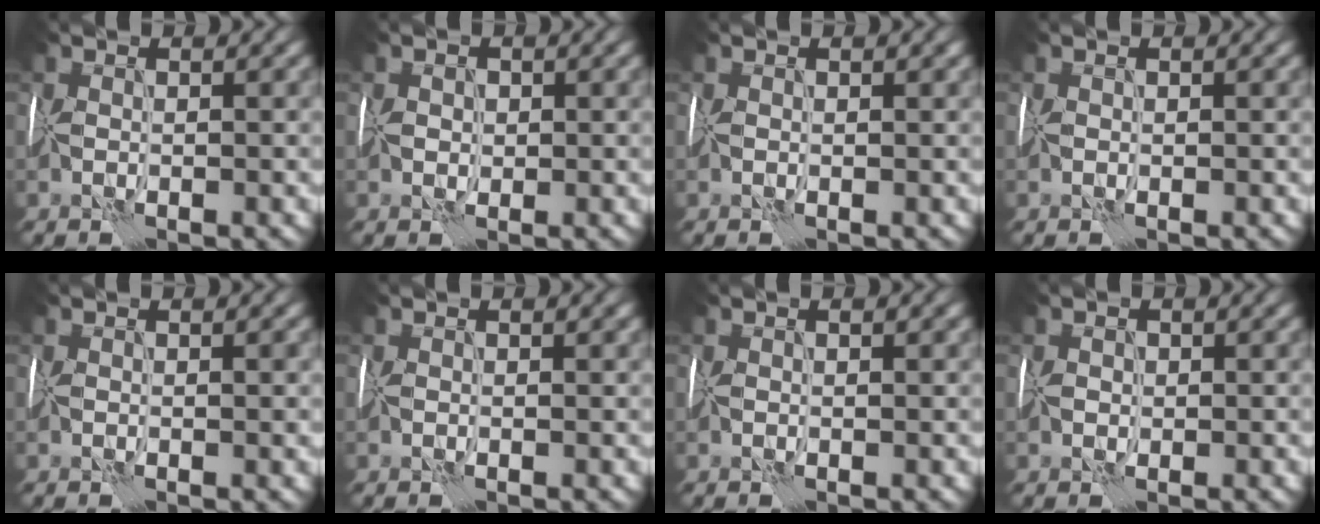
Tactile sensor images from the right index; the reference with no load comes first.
{"total": 1.2, "force": [0.3, 1.0, 0.5], "torque": [-0.009, 0.000, 0.003]}
{"total": 0.6, "force": [0.4, 0.2, 0.3], "torque": [-0.001, 0.002, 0.005]}
{"total": 0.0}
{"total": 0.8, "force": [0.2, 0.2, 0.7], "torque": [-0.010, -0.001, 0.004]}
{"total": 0.5, "force": [0.3, 0.2, 0.4], "torque": [-0.002, 0.001, 0.005]}
{"total": 0.6, "force": [0.3, 0.2, 0.5], "torque": [-0.003, 0.002, 0.004]}
{"total": 0.8, "force": [0.3, 0.7, 0.3], "torque": [-0.003, 0.001, 0.003]}